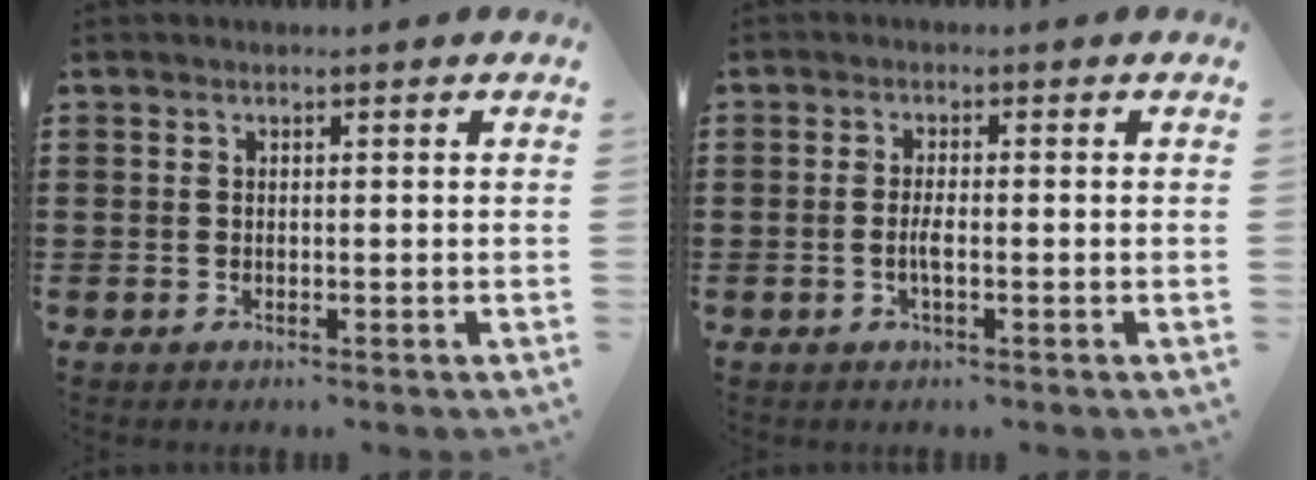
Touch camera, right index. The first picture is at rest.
{"total": 2.4, "force": [-0.6, 0.5, 2.3], "torque": [-0.050, -0.002, -0.013]}